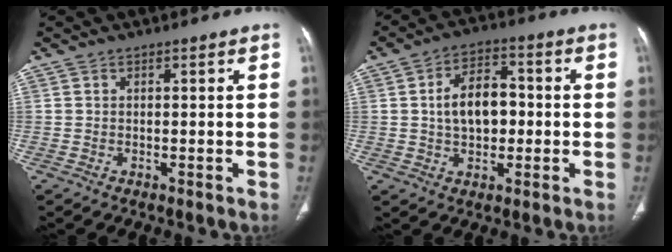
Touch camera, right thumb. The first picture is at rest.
{"total": 9.6, "force": [0.2, 6.1, 7.4], "torque": [-0.102, 0.022, -0.002]}